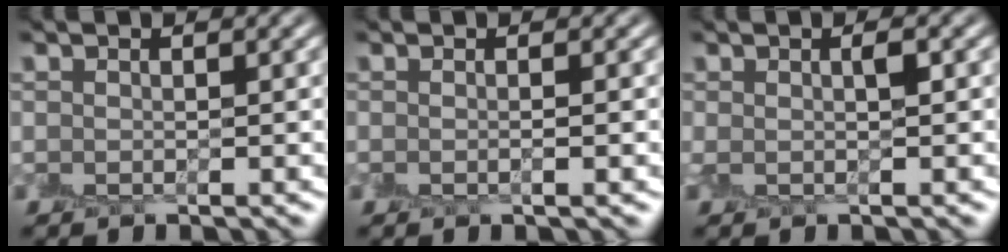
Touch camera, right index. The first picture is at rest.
{"total": 1.0, "force": [-0.2, 0.1, 1.0], "torque": [-0.013, -0.003, -0.005]}
{"total": 1.3, "force": [0.1, 0.0, 1.2], "torque": [-0.024, -0.002, 0.000]}